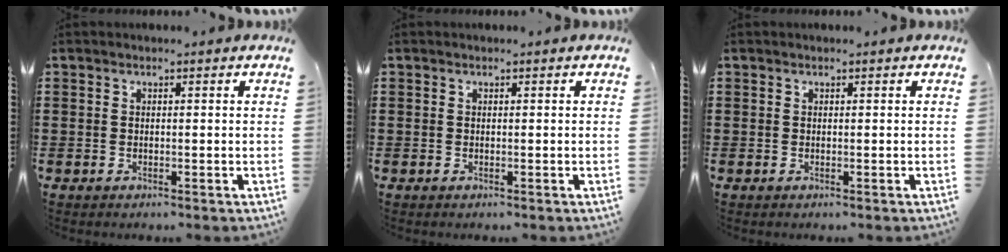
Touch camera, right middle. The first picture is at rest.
{"total": 0.0}
{"total": 0.0}